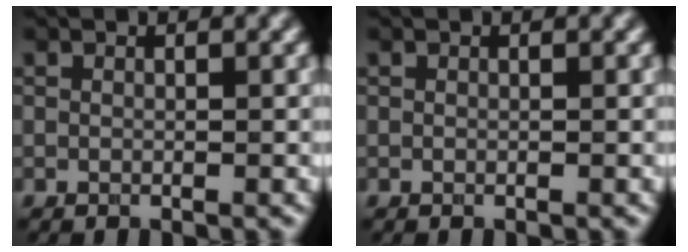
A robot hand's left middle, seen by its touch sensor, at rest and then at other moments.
{"total": 0.0}